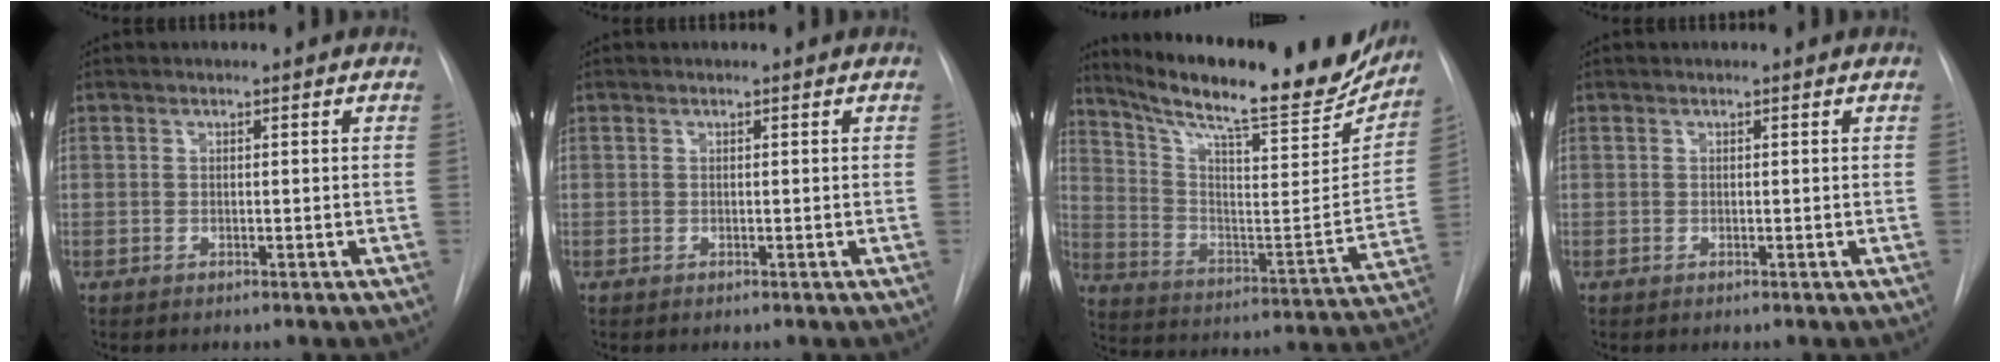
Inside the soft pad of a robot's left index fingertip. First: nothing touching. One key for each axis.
{"total": 0.0}
{"total": 26.3, "fx": 22.0, "fy": 4.4, "fz": 13.7, "tx": -0.221, "ty": -0.044, "tz": 0.314}
{"total": 0.0}